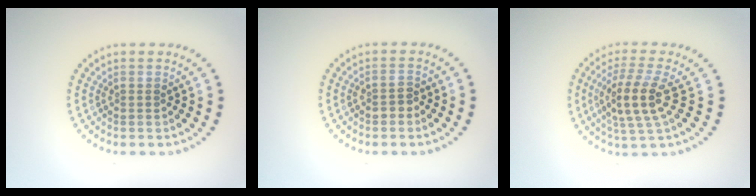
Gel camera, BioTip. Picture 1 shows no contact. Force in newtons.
{"total": 1.4, "press": 1.3, "slide": 0.5}
{"total": 4.1, "press": 3.6, "slide": 1.9}